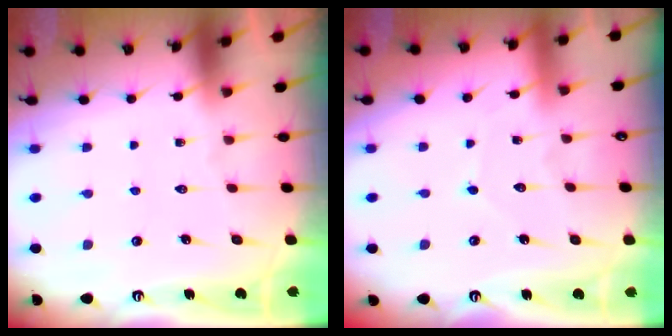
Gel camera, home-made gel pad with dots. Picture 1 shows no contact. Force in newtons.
{"total": 4.3, "press": 4.3, "slide": 0.2}